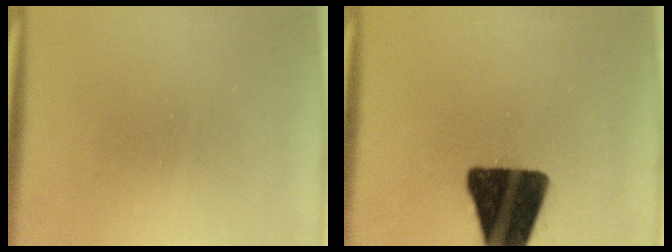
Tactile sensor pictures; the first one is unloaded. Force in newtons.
{"total": 17.1}